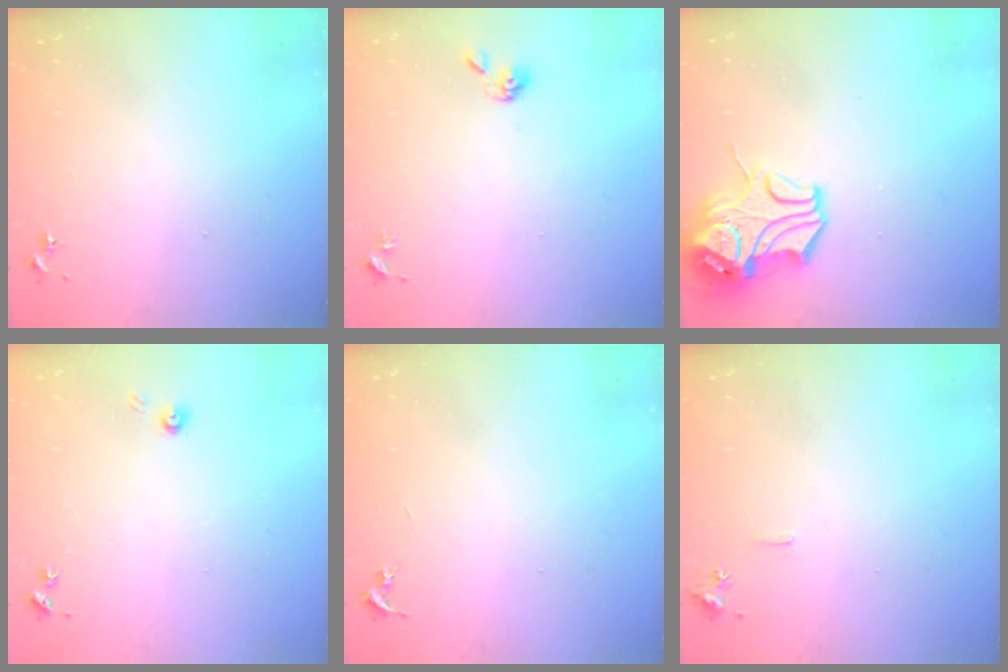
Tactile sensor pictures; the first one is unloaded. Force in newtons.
{"total": 5.2, "press": 5.1, "slide": 0.6}
{"total": 14.0, "press": 13.8, "slide": 2.1}
{"total": 3.2, "press": 3.2, "slide": 0.3}
{"total": 0.0}
{"total": 5.6, "press": 5.6, "slide": 0.7}